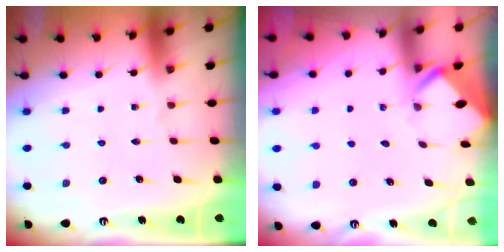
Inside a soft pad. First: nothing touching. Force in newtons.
{"total": 3.0, "press": 3.0, "slide": 0.1}